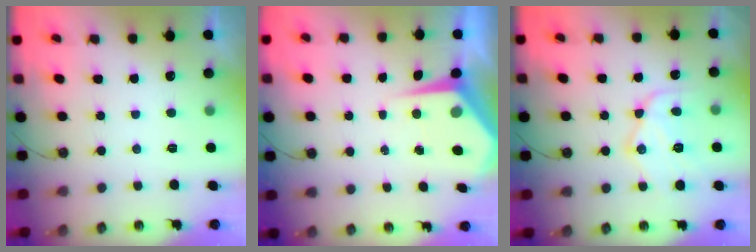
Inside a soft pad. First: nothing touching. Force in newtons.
{"total": 4.9, "press": 4.8, "slide": 0.5}
{"total": 13.5, "press": 13.5, "slide": 1.4}